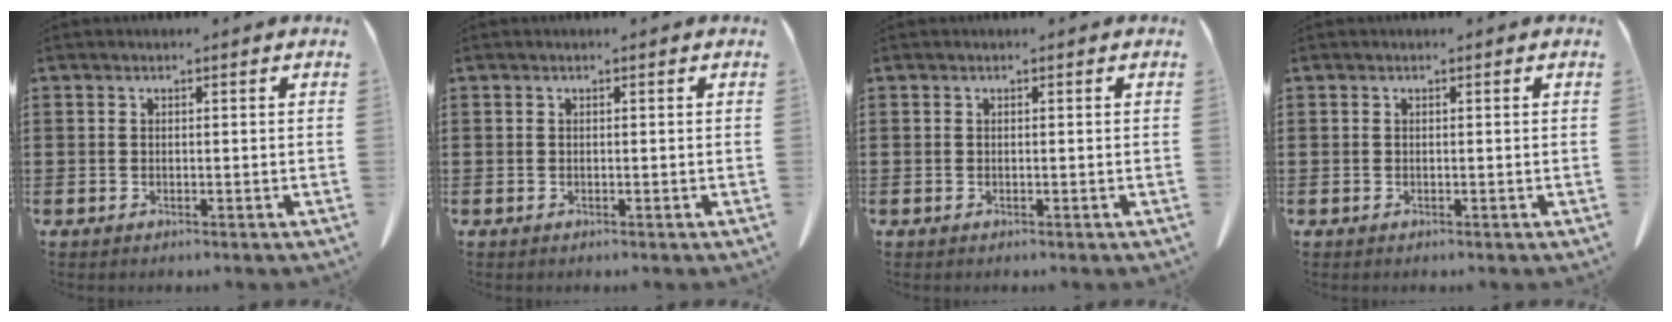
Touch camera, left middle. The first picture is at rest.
{"total": 0.0}
{"total": 0.0}
{"total": 0.0}